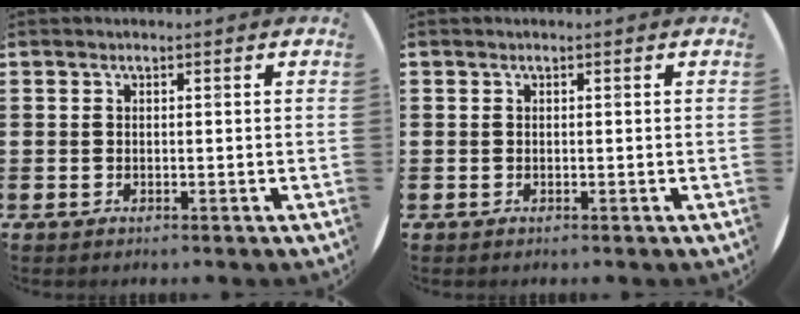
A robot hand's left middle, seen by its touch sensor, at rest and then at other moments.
{"total": 0.0}